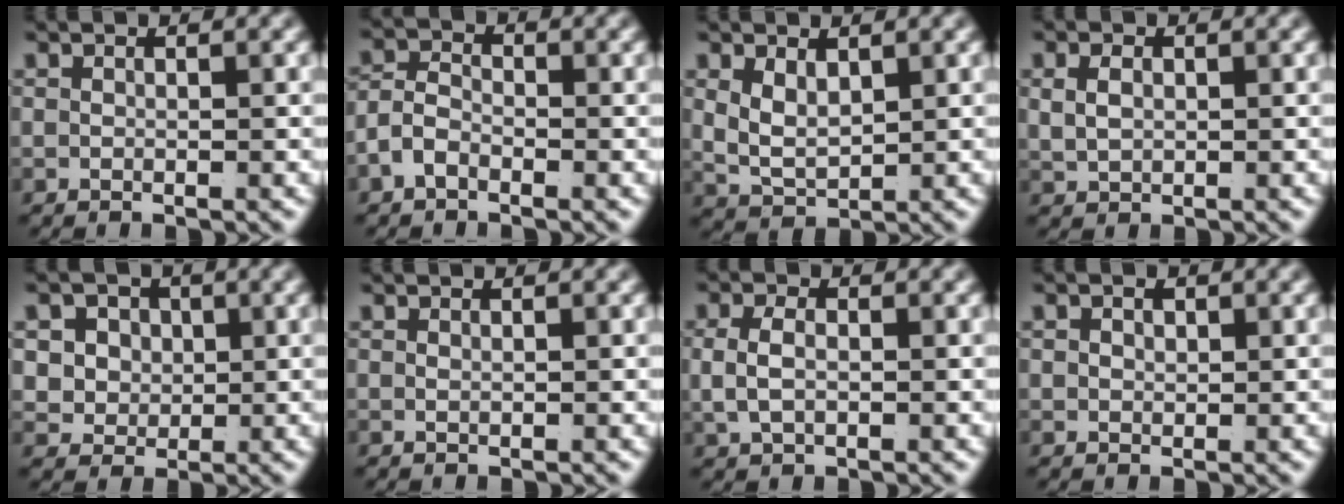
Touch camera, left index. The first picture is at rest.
{"total": 3.0, "force": [-1.4, 2.2, 1.6], "torque": [-0.043, -0.018, -0.018]}
{"total": 3.6, "force": [0.5, 2.8, 2.3], "torque": [-0.060, -0.020, 0.020]}
{"total": 1.8, "force": [0.6, 1.2, 1.2], "torque": [-0.027, -0.004, 0.021]}
{"total": 7.2, "force": [0.9, 6.6, 2.6], "torque": [-0.072, -0.018, 0.014]}
{"total": 0.5, "force": [0.2, -0.5, 0.1], "torque": [-0.002, -0.006, 0.009]}
{"total": 2.4, "force": [0.1, 1.5, 1.9], "torque": [-0.048, -0.006, 0.010]}
{"total": 1.1, "force": [0.4, 0.8, 0.7], "torque": [-0.014, -0.008, 0.016]}